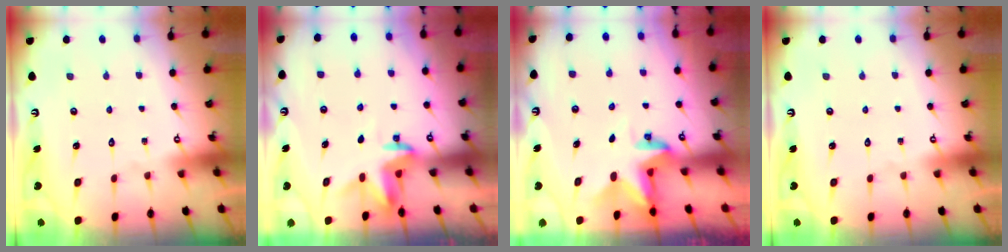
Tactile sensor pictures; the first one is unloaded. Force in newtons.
{"total": 3.3, "press": 3.3, "slide": 0.2}
{"total": 2.9, "press": 2.9, "slide": 0.2}
{"total": 0.0}